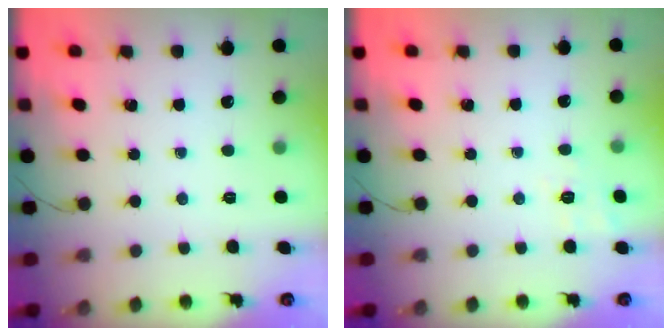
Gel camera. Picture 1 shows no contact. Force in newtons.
{"total": 2.9, "press": 1.7, "slide": 2.3}